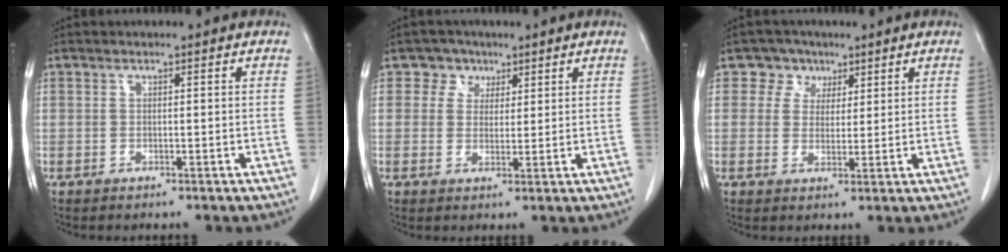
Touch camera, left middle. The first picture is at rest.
{"total": 3.5, "force": [1.8, 2.9, 0.2], "torque": [0.000, 0.006, 0.027]}
{"total": 4.2, "force": [2.2, 3.6, 0.4], "torque": [-0.004, 0.010, 0.036]}